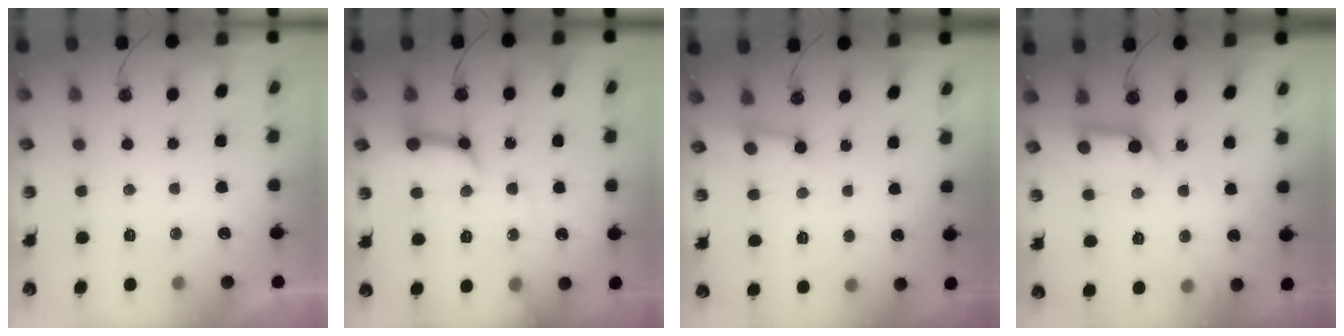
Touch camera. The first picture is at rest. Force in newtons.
{"total": 12.2, "press": 12.1, "slide": 1.4}
{"total": 2.8, "press": 2.7, "slide": 0.6}
{"total": 10.9, "press": 10.8, "slide": 1.3}